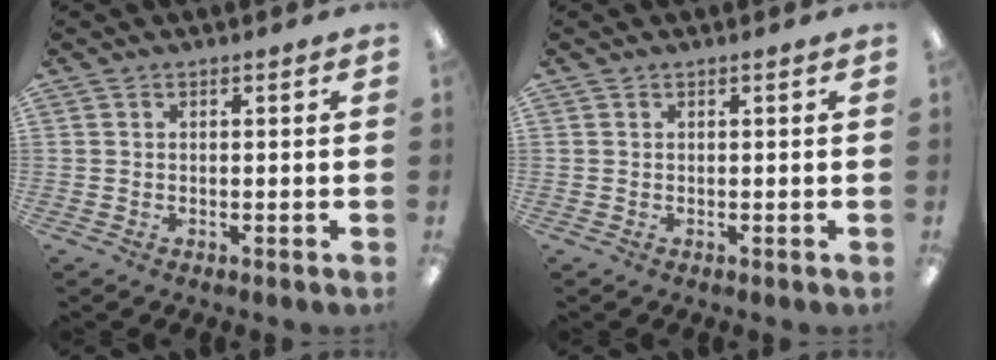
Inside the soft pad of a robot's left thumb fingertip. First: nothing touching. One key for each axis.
{"total": 0.0}